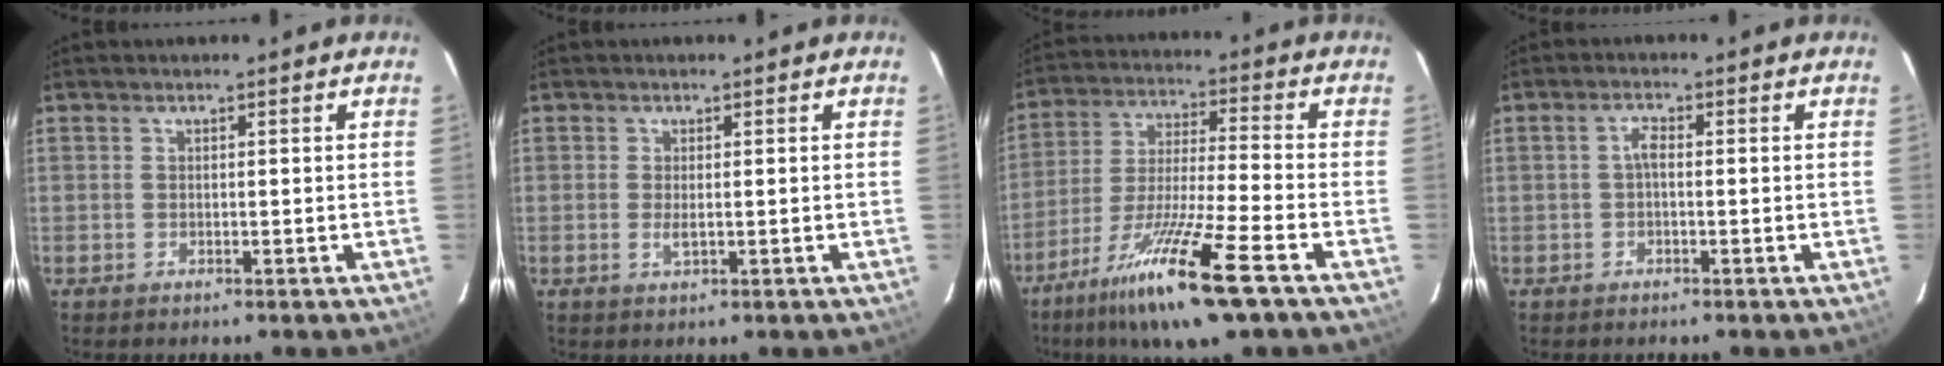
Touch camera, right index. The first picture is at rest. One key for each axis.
{"total": 1.6, "fx": -0.1, "fy": 0.6, "fz": 1.5, "tx": -0.028, "ty": -0.001, "tz": -0.001}
{"total": 16.7, "fx": -10.6, "fy": 0.9, "fz": 13.0, "tx": -0.264, "ty": -0.036, "tz": -0.189}
{"total": 1.7, "fx": -0.3, "fy": 0.6, "fz": 1.5, "tx": -0.031, "ty": 0.008, "tz": -0.007}